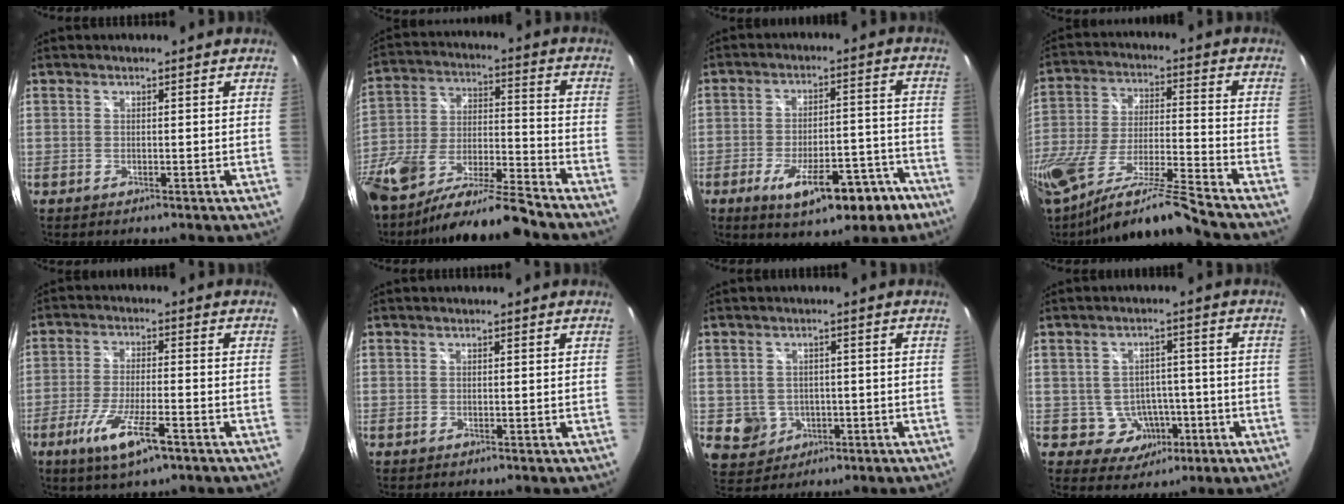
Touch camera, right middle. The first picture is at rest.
{"total": 17.6, "force": [-13.3, 4.0, 10.8], "torque": [-0.222, -0.030, -0.231]}
{"total": 14.7, "force": [-8.8, 5.4, 10.5], "torque": [-0.174, 0.003, -0.117]}
{"total": 17.7, "force": [-14.3, -0.5, 10.4], "torque": [-0.193, -0.040, -0.256]}
{"total": 10.1, "force": [-5.6, 1.9, 8.2], "torque": [-0.172, -0.020, -0.100]}
{"total": 0.0}
{"total": 5.7, "force": [-1.1, 5.3, 1.6], "torque": [-0.045, 0.004, 0.000]}
{"total": 6.7, "force": [-2.3, 5.9, 2.2], "torque": [-0.055, 0.017, -0.011]}